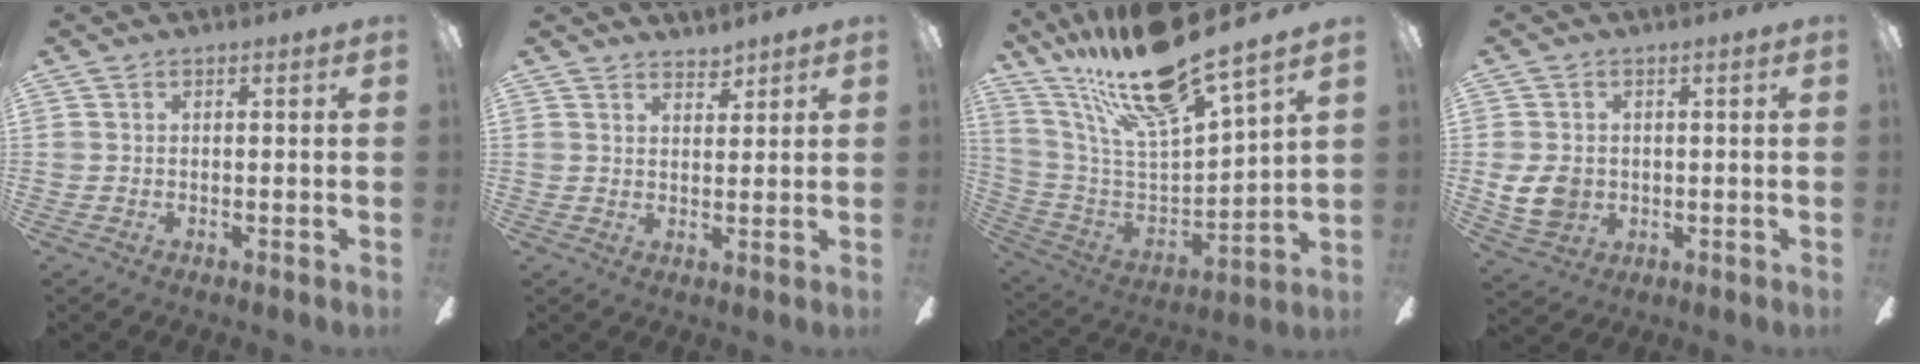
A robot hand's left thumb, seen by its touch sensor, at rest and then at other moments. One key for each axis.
{"total": 2.8, "fx": 2.8, "fy": 0.6, "fz": 0.2, "tx": 0.000, "ty": -0.018, "tz": 0.051}
{"total": 21.2, "fx": 17.2, "fy": 3.1, "fz": 12.0, "tx": -0.225, "ty": -0.113, "tz": 0.284}
{"total": 7.3, "fx": -0.3, "fy": 6.0, "fz": 4.1, "tx": -0.103, "ty": 0.005, "tz": -0.006}